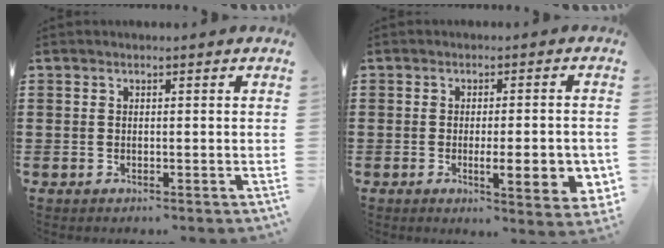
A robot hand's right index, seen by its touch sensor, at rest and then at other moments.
{"total": 6.8, "force": [-1.5, 1.4, 6.5], "torque": [-0.087, -0.013, -0.022]}